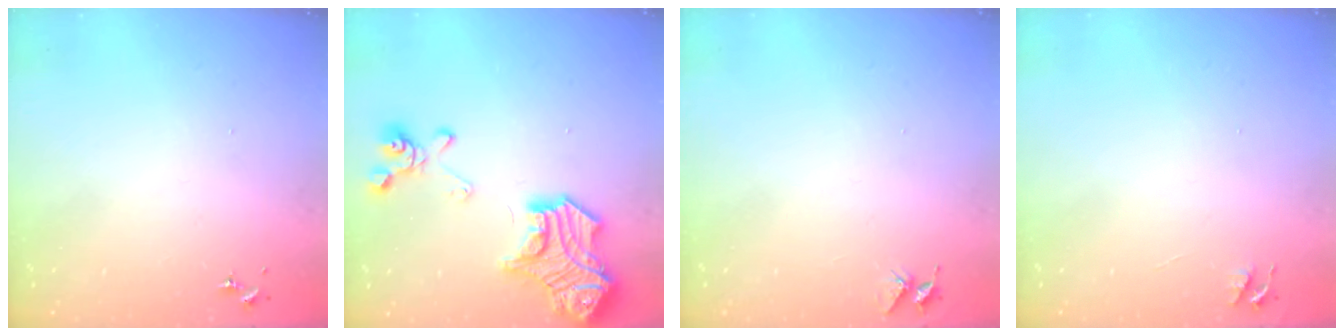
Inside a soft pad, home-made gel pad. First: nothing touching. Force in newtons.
{"total": 25.4, "press": 25.3, "slide": 2.3}
{"total": 3.7, "press": 3.7, "slide": 0.3}
{"total": 3.5, "press": 3.5, "slide": 0.4}